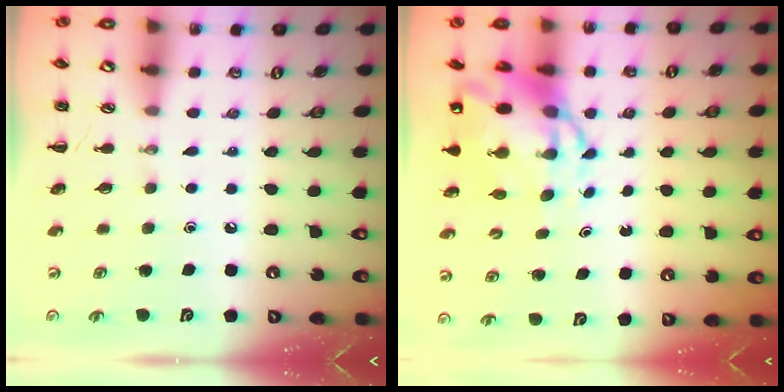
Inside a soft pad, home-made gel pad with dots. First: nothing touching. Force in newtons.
{"total": 9.0, "press": 8.7, "slide": 2.3}